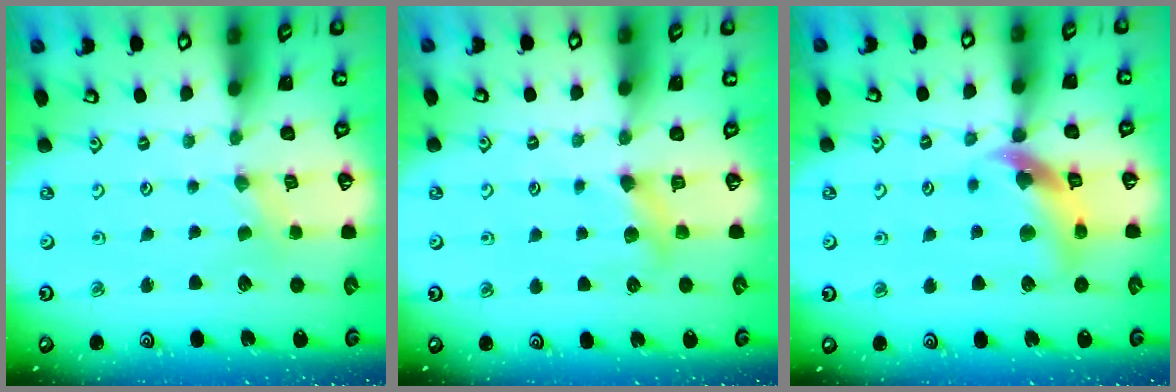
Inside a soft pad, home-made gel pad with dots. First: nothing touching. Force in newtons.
{"total": 4.9, "press": 4.8, "slide": 0.5}
{"total": 11.0, "press": 10.9, "slide": 1.5}